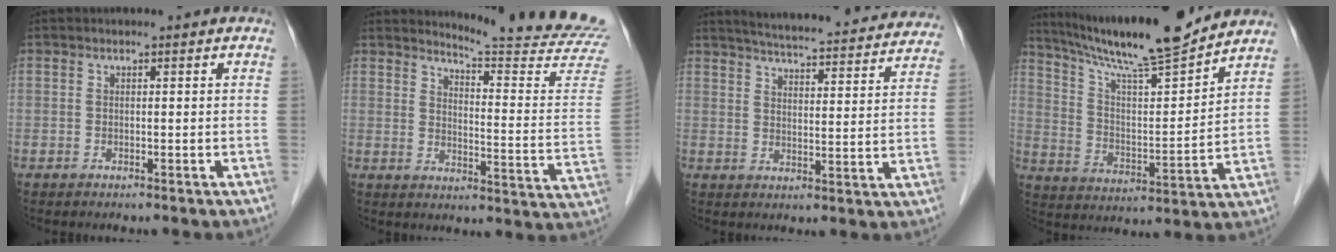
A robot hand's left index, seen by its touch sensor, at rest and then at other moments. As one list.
[{"total": 18.1, "force": [17.5, -2.3, 3.8], "torque": [-0.060, -0.154, 0.197]}, {"total": 25.5, "force": [23.7, 3.3, 9.0], "torque": [-0.135, -0.027, 0.292]}, {"total": 17.7, "force": [15.6, 0.2, 8.3], "torque": [-0.142, -0.001, 0.257]}]